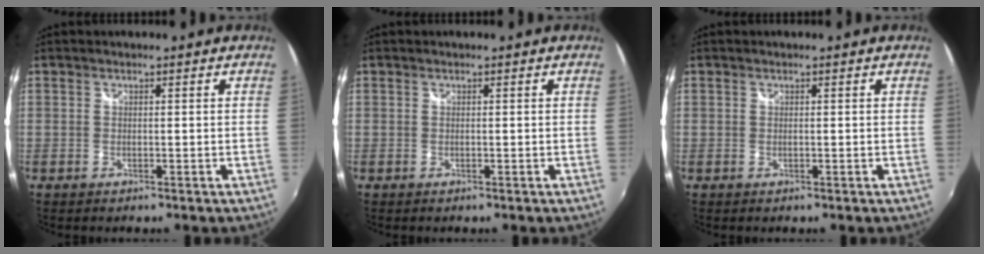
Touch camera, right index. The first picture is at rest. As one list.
[{"total": 0.0}, {"total": 0.0}]